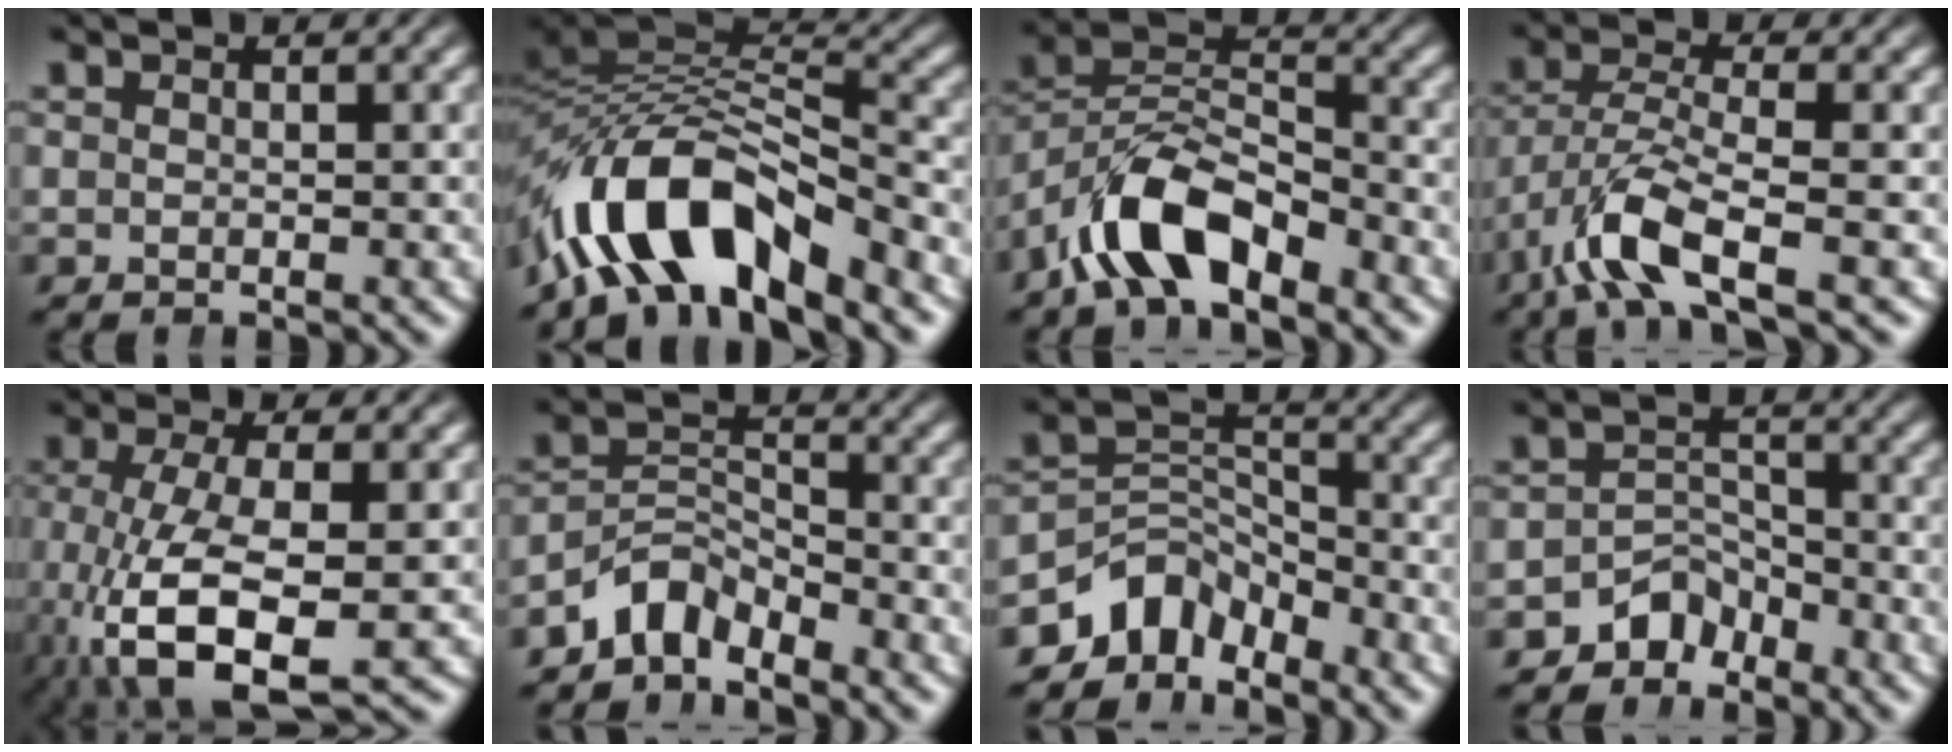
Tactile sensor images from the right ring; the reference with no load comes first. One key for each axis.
{"total": 11.5, "fx": -3.5, "fy": 7.5, "fz": 8.0, "tx": -0.168, "ty": -0.037, "tz": -0.045}
{"total": 7.7, "fx": -2.7, "fy": 5.3, "fz": 4.9, "tx": -0.102, "ty": -0.021, "tz": -0.043}
{"total": 5.0, "fx": -1.5, "fy": 2.5, "fz": 4.1, "tx": -0.112, "ty": -0.033, "tz": -0.009}
{"total": 8.9, "fx": -2.4, "fy": 4.4, "fz": 7.3, "tx": -0.173, "ty": -0.053, "tz": -0.001}
{"total": 5.9, "fx": -3.8, "fy": 3.9, "fz": 2.4, "tx": -0.042, "ty": -0.012, "tz": -0.070}
{"total": 8.9, "fx": -4.6, "fy": 6.6, "fz": 3.9, "tx": -0.065, "ty": -0.021, "tz": -0.079}
{"total": 5.0, "fx": -3.4, "fy": 3.3, "fz": 1.6, "tx": -0.026, "ty": -0.014, "tz": -0.060}